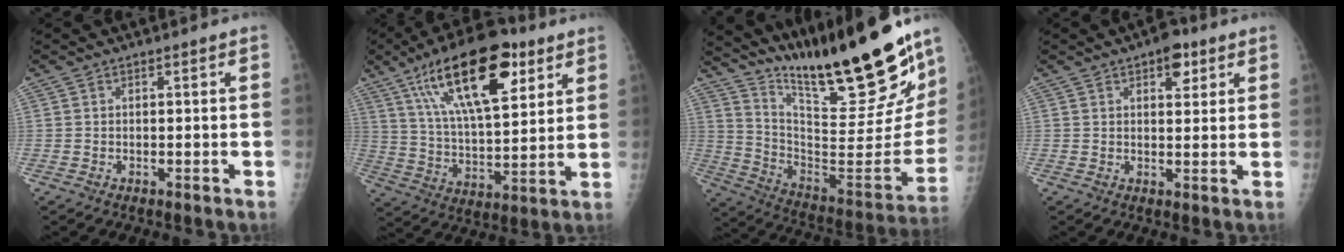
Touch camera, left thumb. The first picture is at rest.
{"total": 22.4, "force": [11.4, 9.1, 17.0], "torque": [-0.258, -0.031, 0.195]}
{"total": 29.4, "force": [23.3, 3.8, 17.4], "torque": [-0.250, -0.153, 0.364]}
{"total": 5.2, "force": [2.9, 2.7, 3.4], "torque": [-0.025, -0.010, 0.034]}